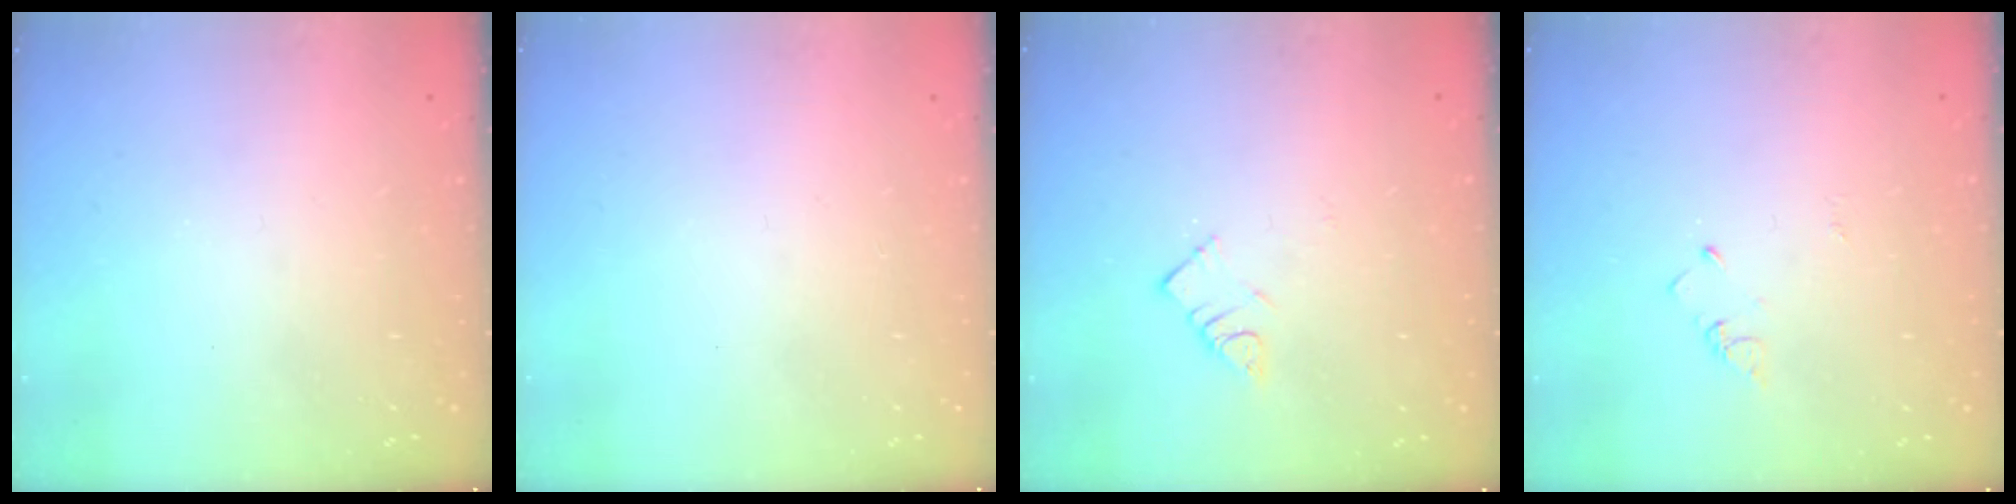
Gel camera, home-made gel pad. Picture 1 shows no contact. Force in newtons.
{"total": 1.6, "press": 1.6, "slide": 0.1}
{"total": 3.7, "press": 3.7, "slide": 0.0}
{"total": 2.0, "press": 2.0, "slide": 0.3}